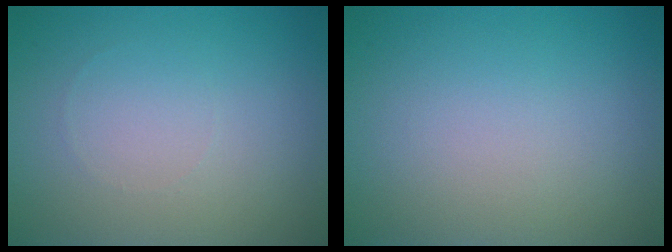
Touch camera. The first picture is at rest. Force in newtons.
{"total": 0.0}